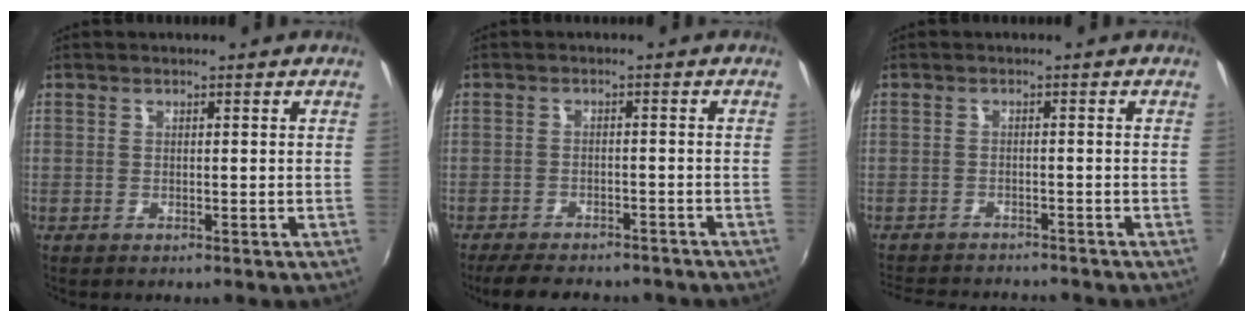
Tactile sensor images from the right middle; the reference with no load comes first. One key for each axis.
{"total": 11.9, "fx": -9.9, "fy": 3.9, "fz": 5.4, "tx": -0.116, "ty": -0.024, "tz": -0.140}
{"total": 9.2, "fx": -8.5, "fy": 2.1, "fz": 2.9, "tx": -0.076, "ty": -0.009, "tz": -0.129}